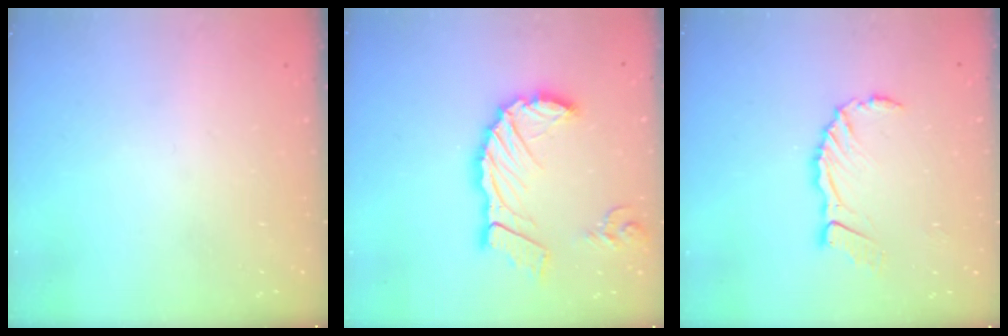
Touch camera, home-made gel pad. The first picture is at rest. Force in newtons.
{"total": 14.5, "press": 14.4, "slide": 1.9}
{"total": 8.0, "press": 7.9, "slide": 0.8}